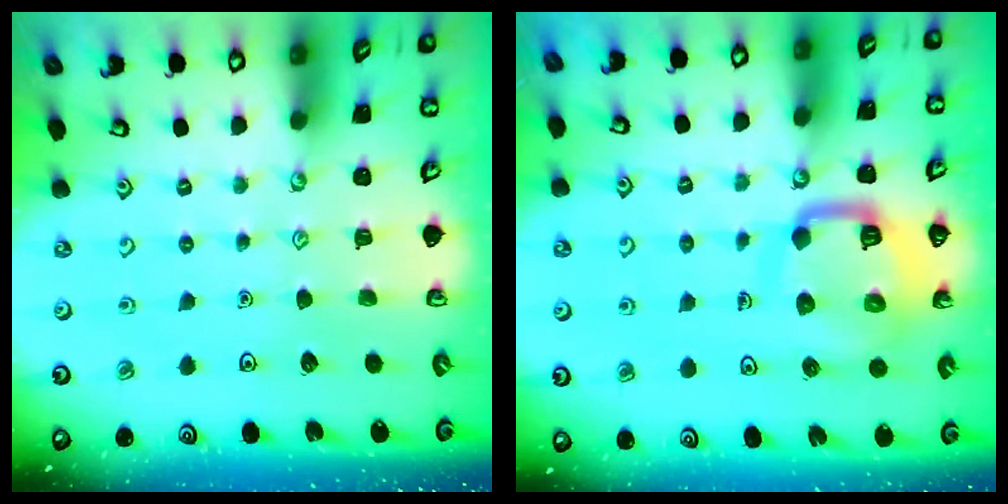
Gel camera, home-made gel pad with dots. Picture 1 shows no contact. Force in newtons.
{"total": 12.6, "press": 12.5, "slide": 1.4}